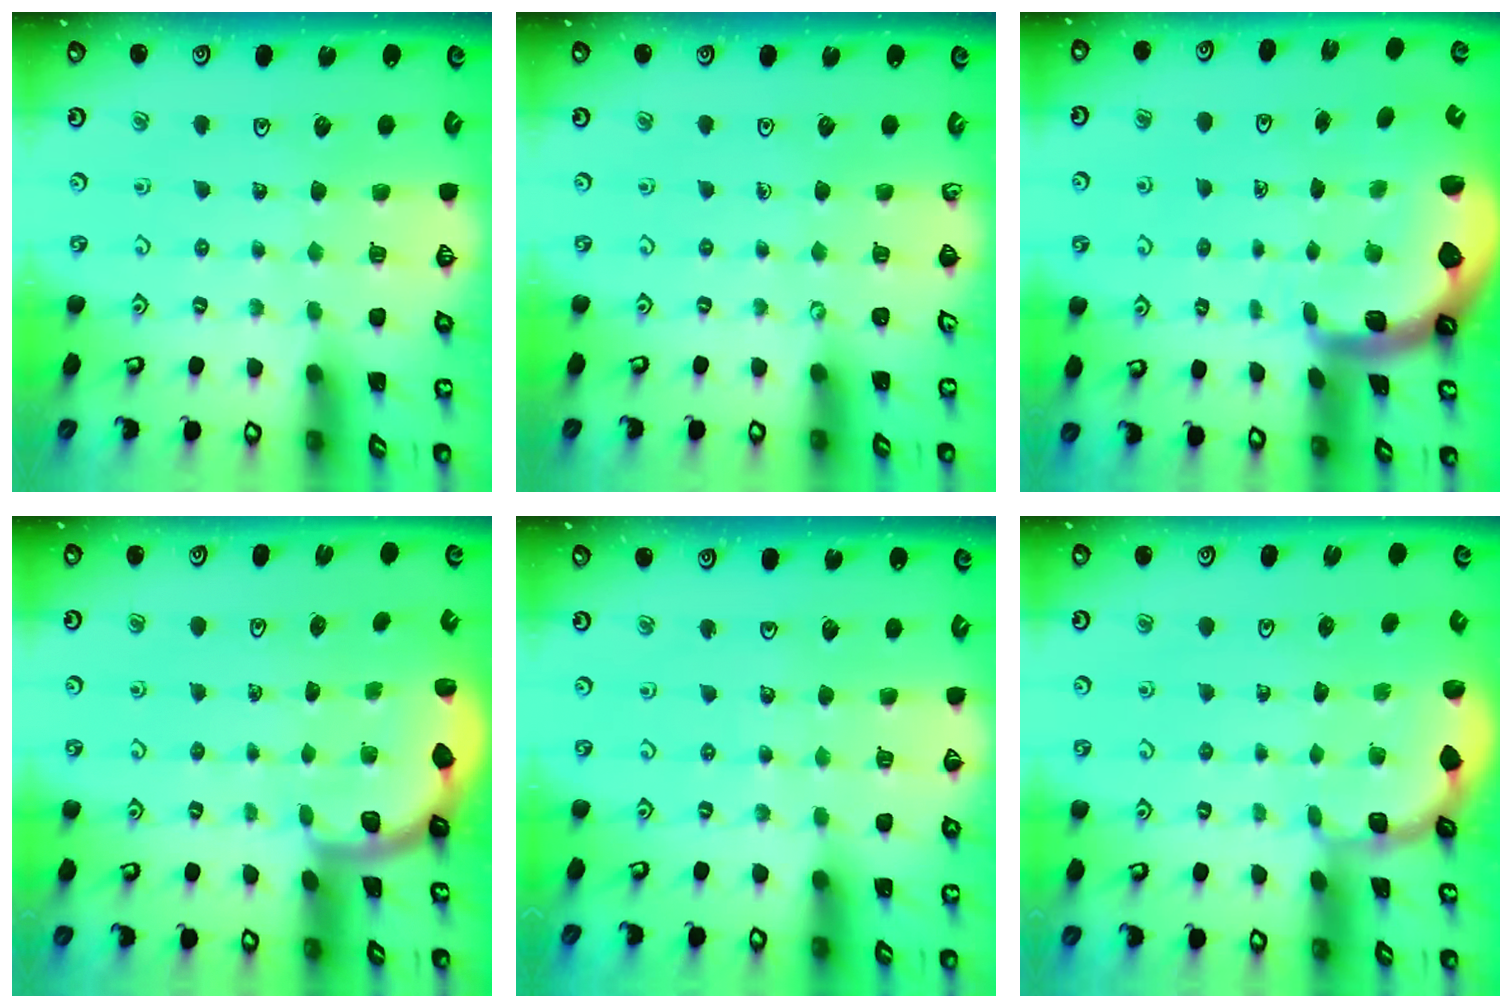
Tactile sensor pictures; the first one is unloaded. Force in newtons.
{"total": 0.0}
{"total": 3.8, "press": 3.2, "slide": 2.1}
{"total": 1.7, "press": 1.7, "slide": 0.3}
{"total": 4.2, "press": 4.2, "slide": 0.5}
{"total": 1.4, "press": 1.3, "slide": 0.3}